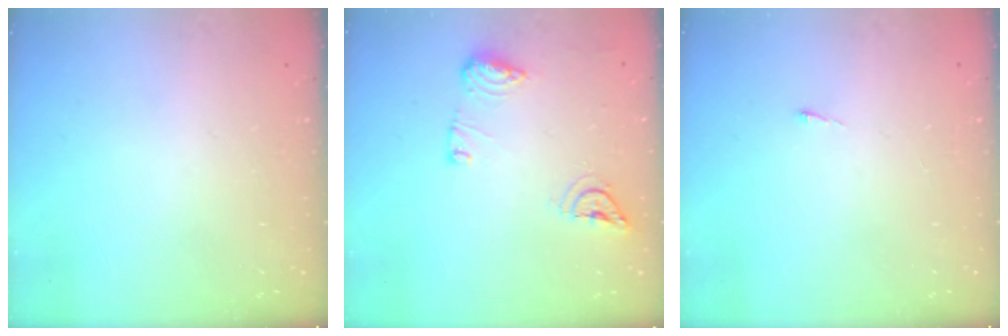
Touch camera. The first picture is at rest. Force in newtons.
{"total": 9.7, "press": 9.7, "slide": 0.3}
{"total": 2.7, "press": 2.7, "slide": 0.4}